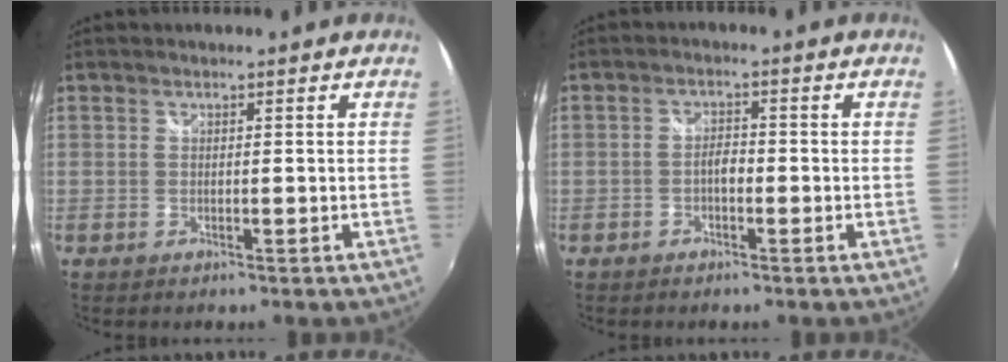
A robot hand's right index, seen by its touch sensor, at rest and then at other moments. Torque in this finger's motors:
{"motor_torque": [0.28, -0.02, 0.20, 0.05]}